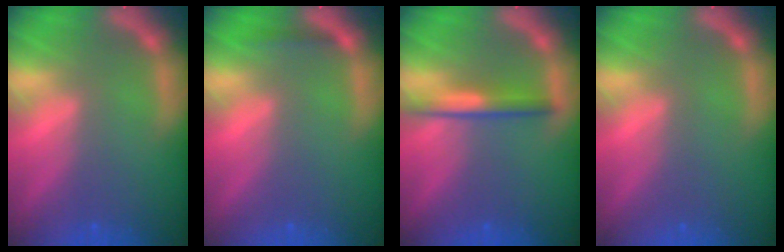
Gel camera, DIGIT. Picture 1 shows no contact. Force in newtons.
{"total": 0.9}
{"total": 3.0}
{"total": 0.0}